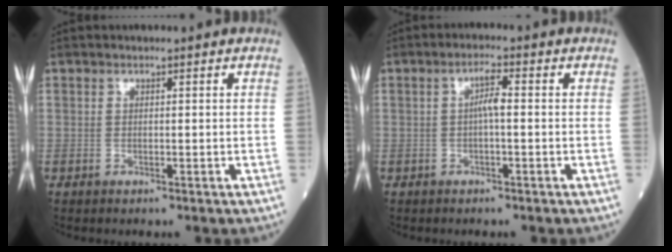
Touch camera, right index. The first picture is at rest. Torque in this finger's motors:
{"motor_torque": [0.75, 0.14, 0.41, 0.10]}